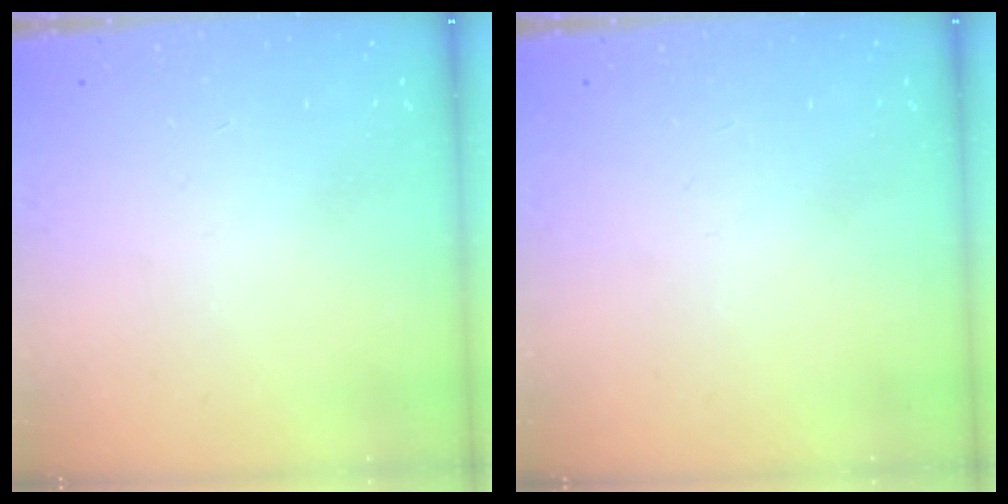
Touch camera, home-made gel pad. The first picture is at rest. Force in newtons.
{"total": 0.0}